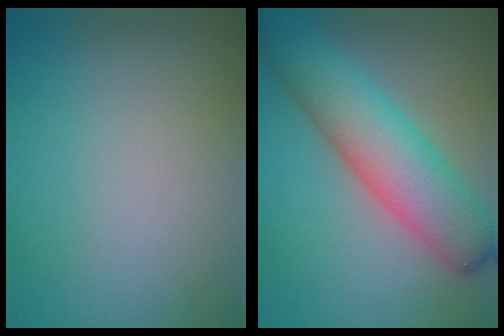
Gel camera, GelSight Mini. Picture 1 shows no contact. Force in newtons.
{"total": 8.7, "press": 8.7, "slide": 0.3}